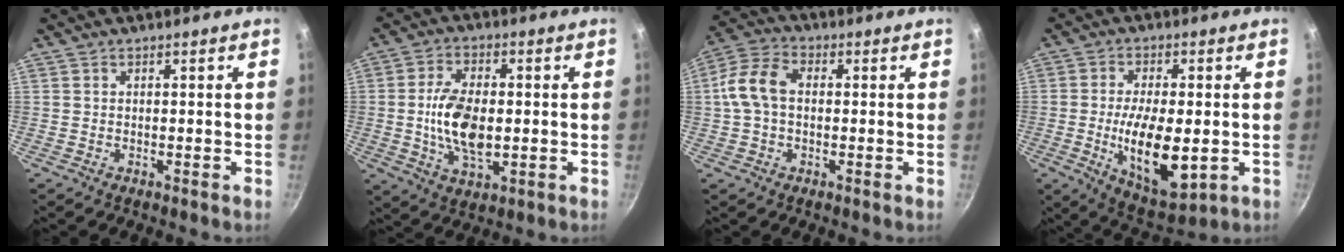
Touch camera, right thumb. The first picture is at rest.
{"total": 11.7, "force": [-0.6, 6.2, 9.9], "torque": [-0.179, 0.000, -0.008]}
{"total": 8.9, "force": [0.5, 5.9, 6.6], "torque": [-0.138, 0.028, 0.002]}
{"total": 14.3, "force": [-2.3, 6.3, 12.6], "torque": [-0.204, -0.013, -0.026]}